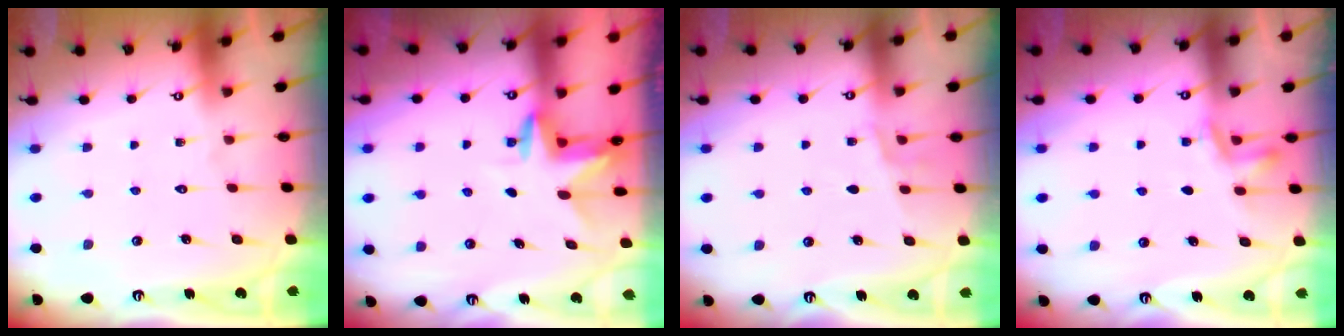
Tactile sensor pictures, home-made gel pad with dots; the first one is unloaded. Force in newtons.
{"total": 3.2, "press": 3.2, "slide": 0.3}
{"total": 4.7, "press": 4.5, "slide": 1.3}
{"total": 4.5, "press": 4.3, "slide": 1.2}